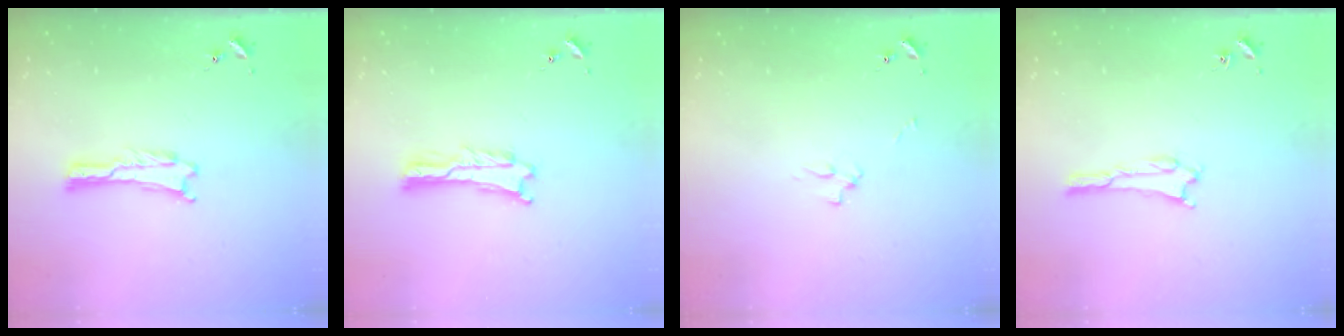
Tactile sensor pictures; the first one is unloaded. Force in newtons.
{"total": 0.8, "press": 0.8, "slide": 0.2}
{"total": 2.5, "press": 2.5, "slide": 0.3}
{"total": 1.6, "press": 1.6, "slide": 0.1}